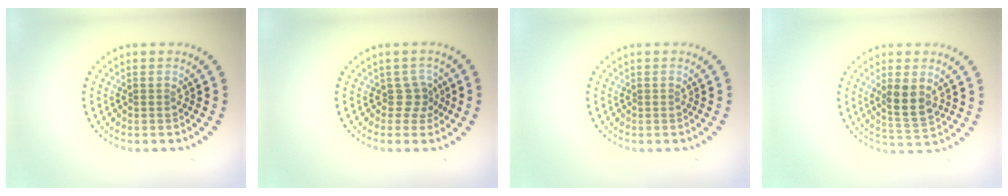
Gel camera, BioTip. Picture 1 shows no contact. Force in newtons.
{"total": 2.0, "press": 1.3, "slide": 1.5}
{"total": 0.0}
{"total": 3.4, "press": 3.2, "slide": 1.0}